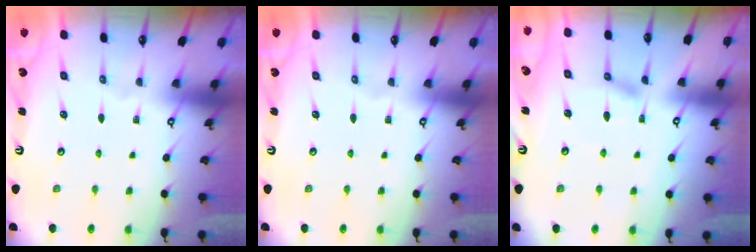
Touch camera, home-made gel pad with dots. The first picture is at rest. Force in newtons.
{"total": 0.0}
{"total": 2.1, "press": 2.0, "slide": 0.5}